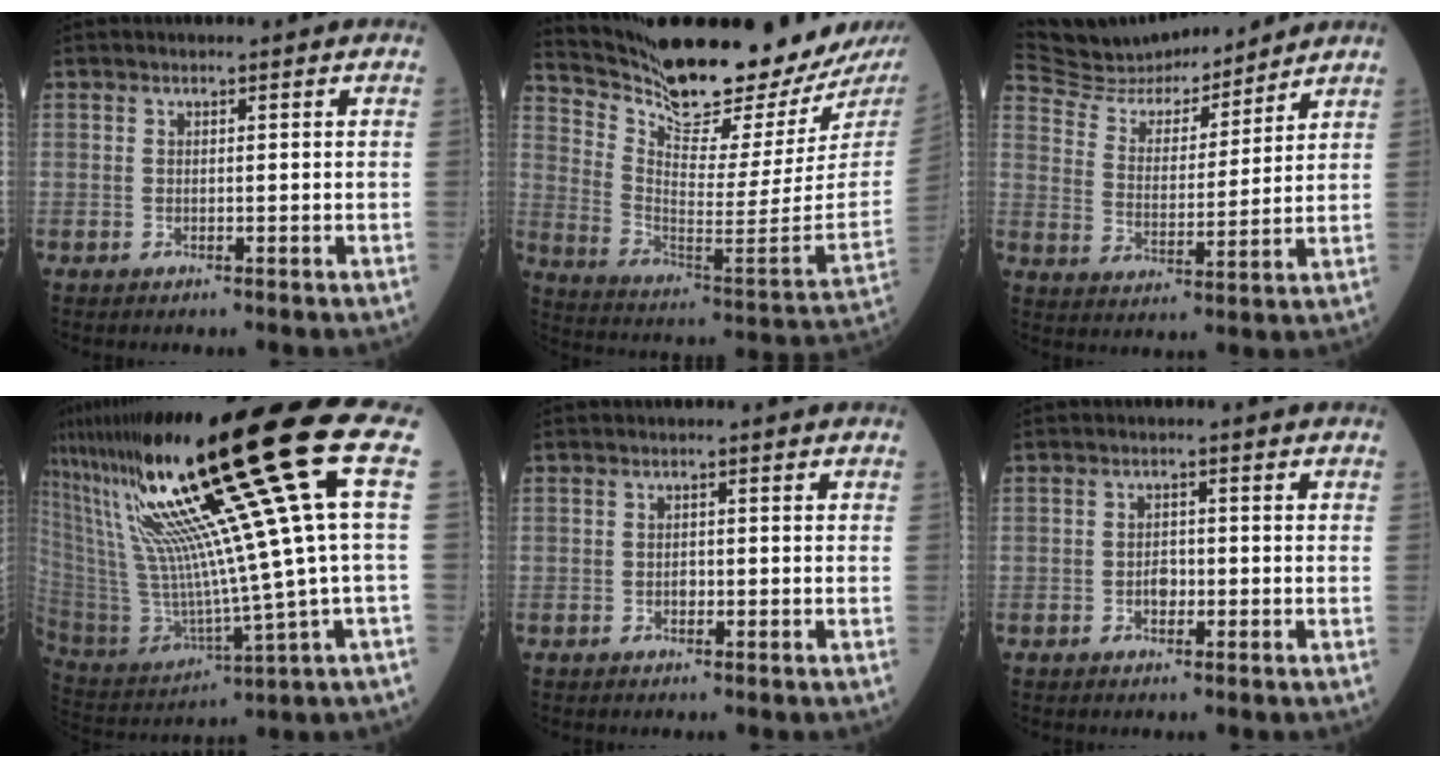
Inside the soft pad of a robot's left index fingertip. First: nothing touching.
{"total": 23.8, "force": [20.8, 1.8, 11.3], "torque": [-0.204, -0.084, 0.316]}
{"total": 16.6, "force": [15.7, 3.5, 4.0], "torque": [-0.076, 0.006, 0.262]}
{"total": 26.7, "force": [11.8, -1.2, 23.9], "torque": [-0.413, 0.009, 0.204]}
{"total": 0.8, "force": [-0.4, 0.6, 0.5], "torque": [-0.008, 0.002, -0.008]}
{"total": 1.8, "force": [-0.7, 1.2, 1.2], "torque": [-0.015, 0.005, -0.012]}